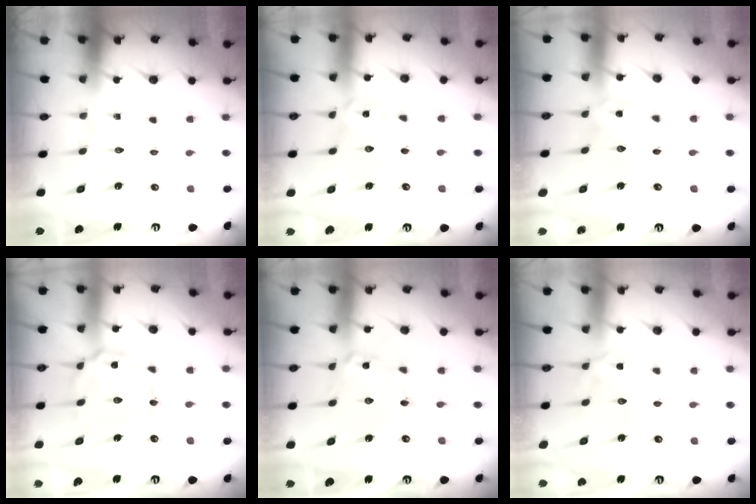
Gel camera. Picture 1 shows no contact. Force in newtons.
{"total": 0.0}
{"total": 0.0}
{"total": 8.6, "press": 8.5, "slide": 0.7}
{"total": 2.4, "press": 2.4, "slide": 0.1}
{"total": 2.2, "press": 2.1, "slide": 0.4}